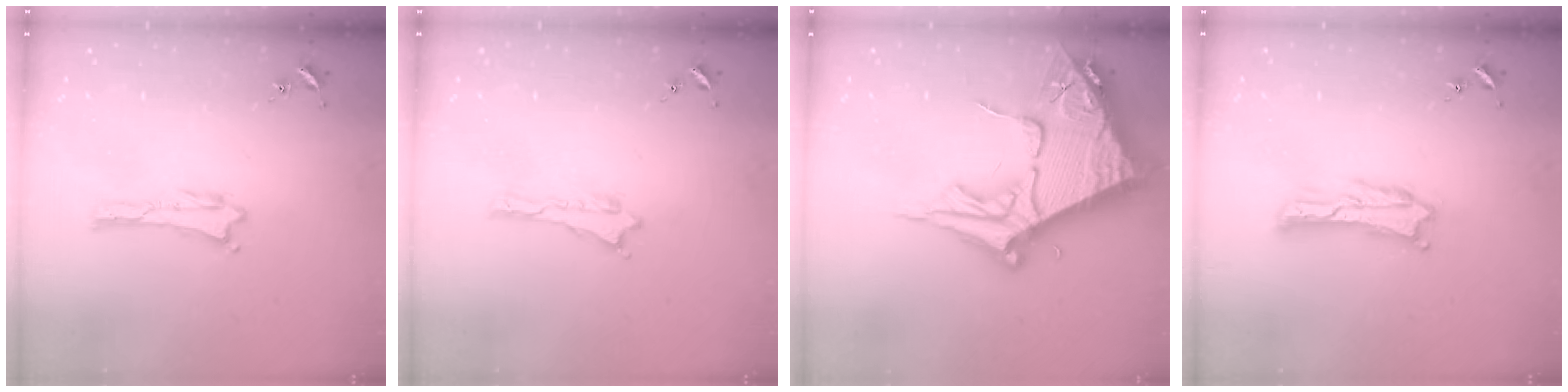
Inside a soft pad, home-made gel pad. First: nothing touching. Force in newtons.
{"total": 0.0}
{"total": 15.2, "press": 15.1, "slide": 1.8}
{"total": 1.7, "press": 1.7, "slide": 0.3}